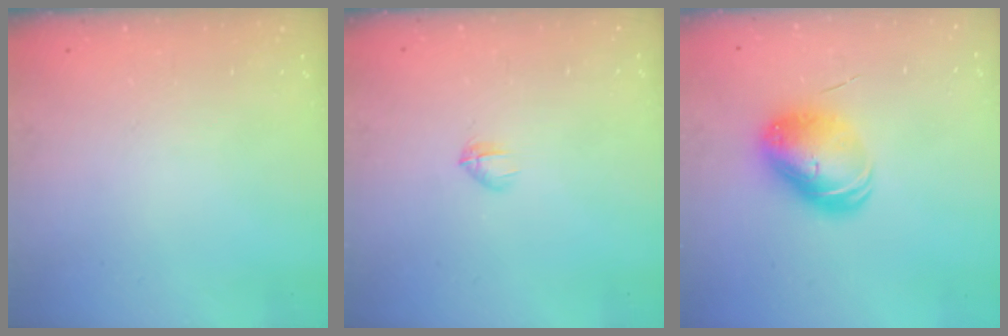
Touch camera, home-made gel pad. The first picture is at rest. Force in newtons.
{"total": 2.8, "press": 2.7, "slide": 0.7}
{"total": 9.7, "press": 9.6, "slide": 1.8}